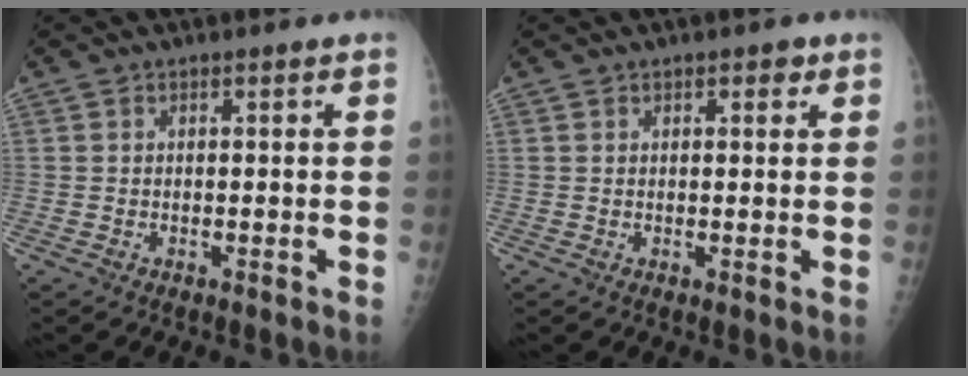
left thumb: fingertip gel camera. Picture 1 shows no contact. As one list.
[{"total": 2.0, "force": [1.1, 1.0, 1.3], "torque": [-0.006, -0.002, 0.013]}]